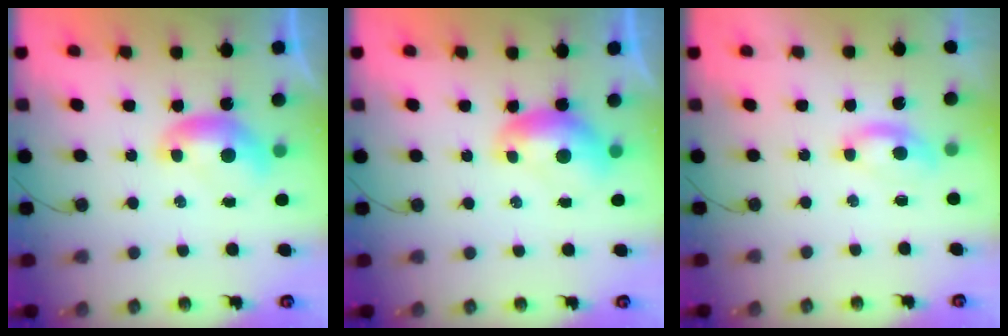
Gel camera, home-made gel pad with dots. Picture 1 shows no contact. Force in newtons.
{"total": 1.0, "press": 0.8, "slide": 0.6}
{"total": 0.8, "press": 0.6, "slide": 0.4}